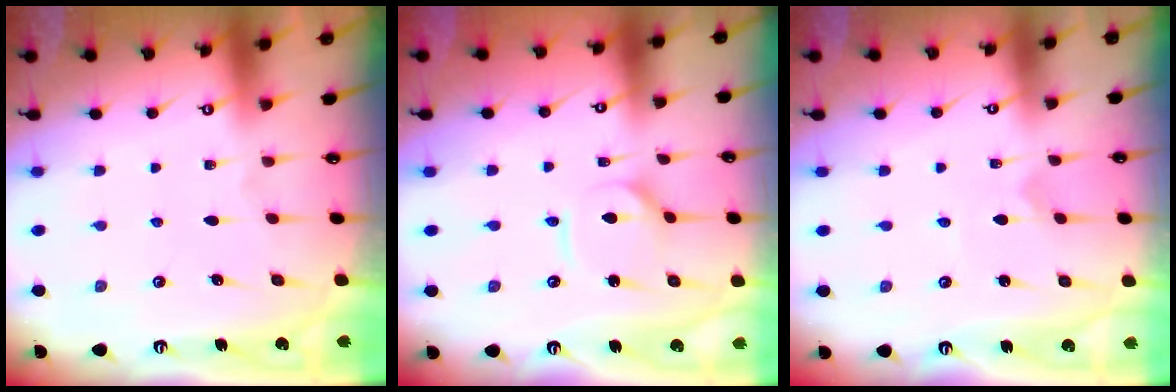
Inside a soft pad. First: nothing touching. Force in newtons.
{"total": 3.8, "press": 3.8, "slide": 0.5}
{"total": 0.6, "press": 0.6, "slide": 0.0}